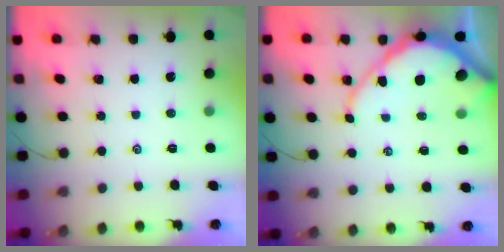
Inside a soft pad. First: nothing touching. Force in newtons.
{"total": 10.7, "press": 10.7, "slide": 0.9}